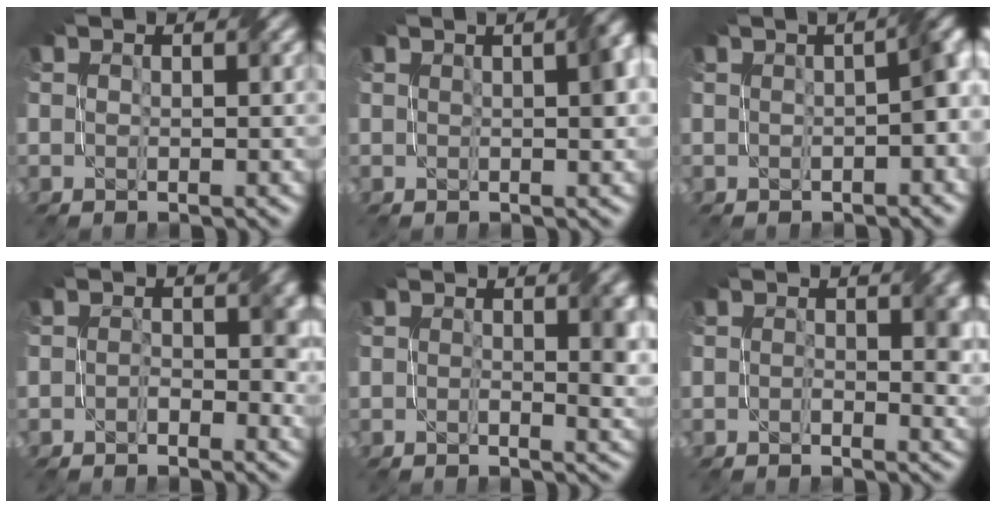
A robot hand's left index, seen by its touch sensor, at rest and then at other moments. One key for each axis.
{"total": 3.6, "fx": 0.8, "fy": 1.1, "fz": 3.3, "tx": -0.034, "ty": 0.016, "tz": 0.011}
{"total": 4.1, "fx": 0.1, "fy": 1.1, "fz": 3.9, "tx": -0.048, "ty": 0.014, "tz": 0.003}
{"total": 3.2, "fx": -0.1, "fy": 2.0, "fz": 2.4, "tx": -0.024, "ty": -0.001, "tz": -0.010}
{"total": 3.2, "fx": 0.2, "fy": 1.2, "fz": 3.0, "tx": -0.040, "ty": -0.002, "tz": 0.001}
{"total": 3.4, "fx": 0.2, "fy": 1.9, "fz": 2.9, "tx": -0.030, "ty": 0.000, "tz": -0.002}